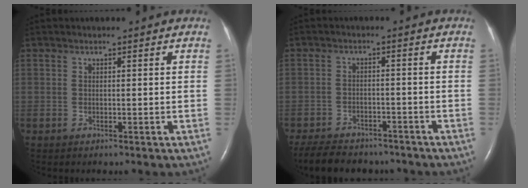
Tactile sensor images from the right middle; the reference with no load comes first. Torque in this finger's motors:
{"motor_torque": [0.37, -0.38, -0.01, 0.05]}